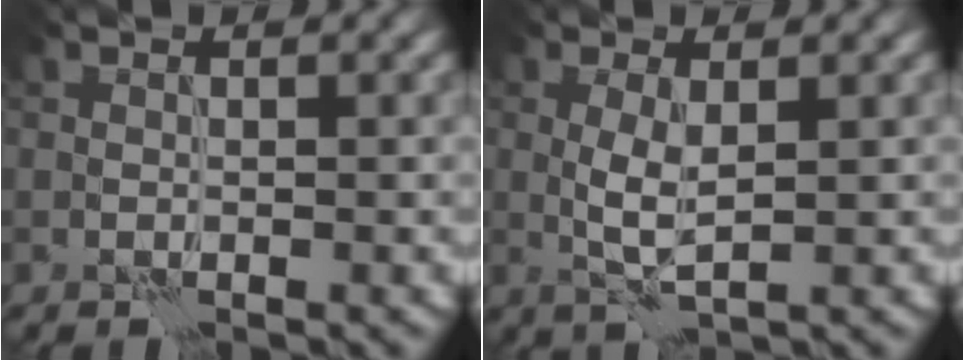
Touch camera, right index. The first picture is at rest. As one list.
[{"total": 2.7, "force": [0.4, 0.7, 2.5], "torque": [-0.057, 0.000, 0.009]}]